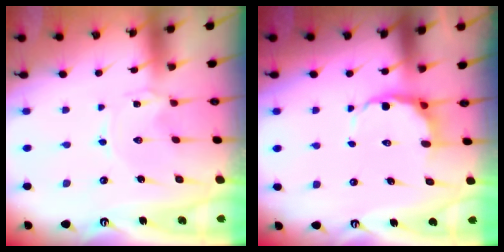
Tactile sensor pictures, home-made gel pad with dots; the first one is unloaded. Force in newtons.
{"total": 7.1, "press": 7.0, "slide": 1.6}